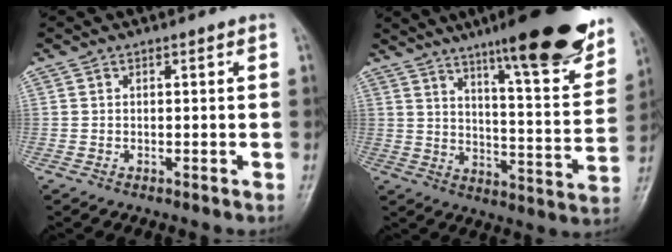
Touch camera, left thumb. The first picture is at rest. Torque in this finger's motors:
{"motor_torque": [1.68, -0.48, 1.47, -1.31, 0.08]}